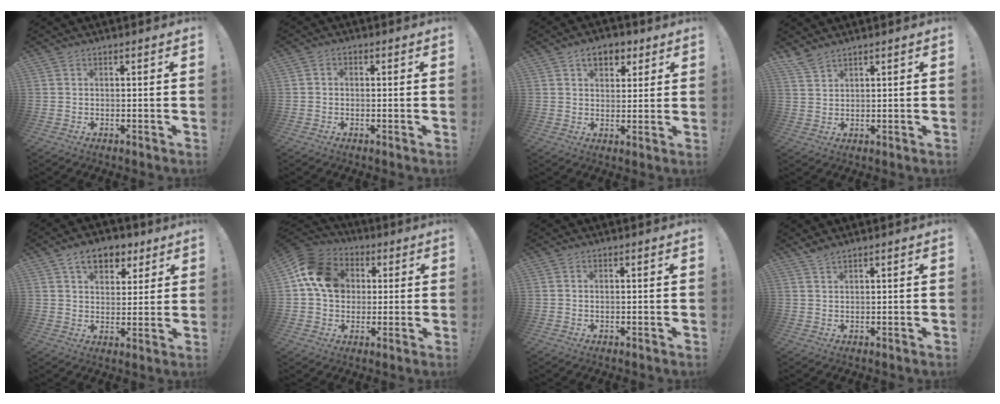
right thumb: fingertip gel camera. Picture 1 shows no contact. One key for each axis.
{"total": 1.6, "fx": -0.7, "fy": 1.2, "fz": 0.8, "tx": -0.011, "ty": 0.007, "tz": -0.013}
{"total": 7.9, "fx": 3.9, "fy": 5.4, "fz": 4.3, "tx": -0.053, "ty": -0.008, "tz": 0.071}
{"total": 4.2, "fx": 3.7, "fy": 1.0, "fz": 1.8, "tx": -0.031, "ty": -0.022, "tz": 0.069}
{"total": 10.7, "fx": 5.9, "fy": 6.9, "fz": 5.7, "tx": -0.079, "ty": -0.023, "tz": 0.110}
{"total": 15.2, "fx": 3.6, "fy": 12.2, "fz": 8.3, "tx": -0.133, "ty": 0.007, "tz": 0.078}
{"total": 0.6, "fx": 0.3, "fy": 0.3, "fz": 0.4, "tx": -0.008, "ty": 0.002, "tz": 0.005}
{"total": 2.2, "fx": 1.9, "fy": 0.4, "fz": 1.0, "tx": -0.022, "ty": -0.006, "tz": 0.036}